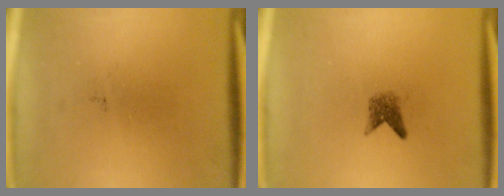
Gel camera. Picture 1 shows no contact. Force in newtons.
{"total": 1.9}